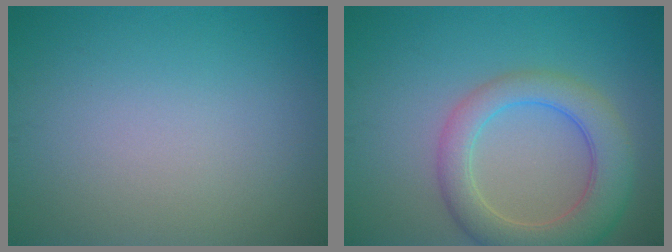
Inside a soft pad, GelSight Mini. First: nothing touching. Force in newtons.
{"total": 6.0, "press": 6.0, "slide": 0.3}